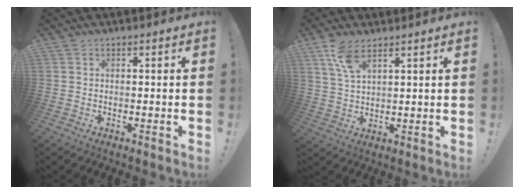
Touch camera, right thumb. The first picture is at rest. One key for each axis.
{"total": 7.3, "fx": 4.9, "fy": 2.4, "fz": 4.8, "tx": -0.087, "ty": -0.022, "tz": 0.090}